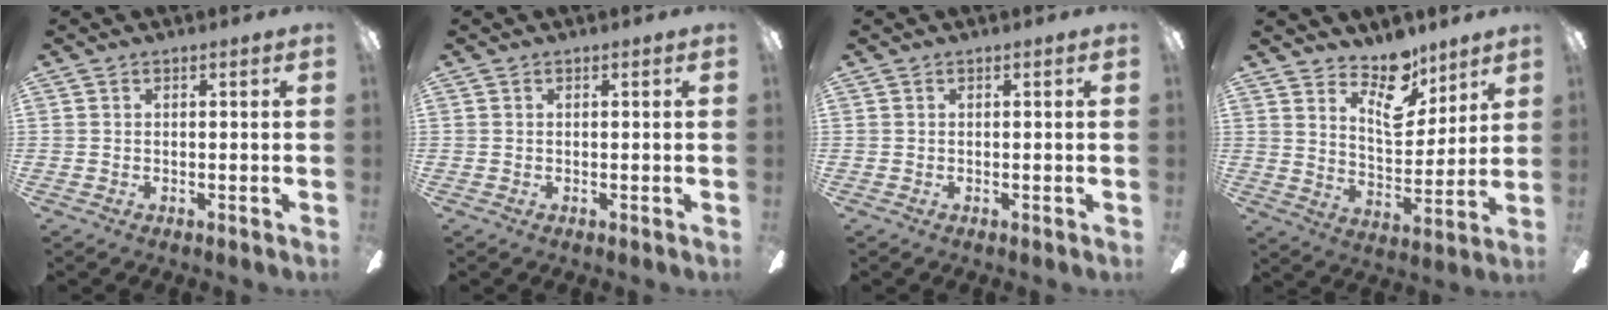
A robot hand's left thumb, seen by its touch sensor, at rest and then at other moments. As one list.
[{"total": 0.0}, {"total": 0.0}, {"total": 12.6, "force": [9.2, 6.1, 6.1], "torque": [-0.092, -0.059, 0.169]}]